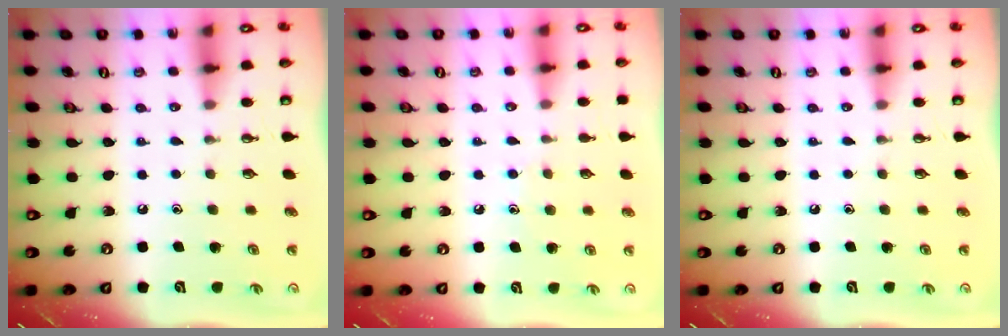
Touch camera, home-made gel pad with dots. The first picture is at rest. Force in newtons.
{"total": 7.3, "press": 7.3, "slide": 0.7}
{"total": 0.0}